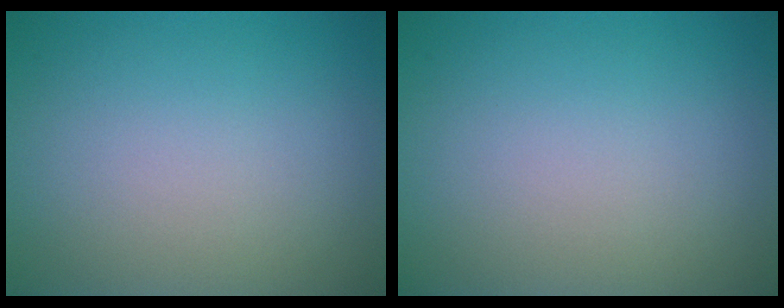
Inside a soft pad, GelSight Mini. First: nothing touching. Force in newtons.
{"total": 0.0}